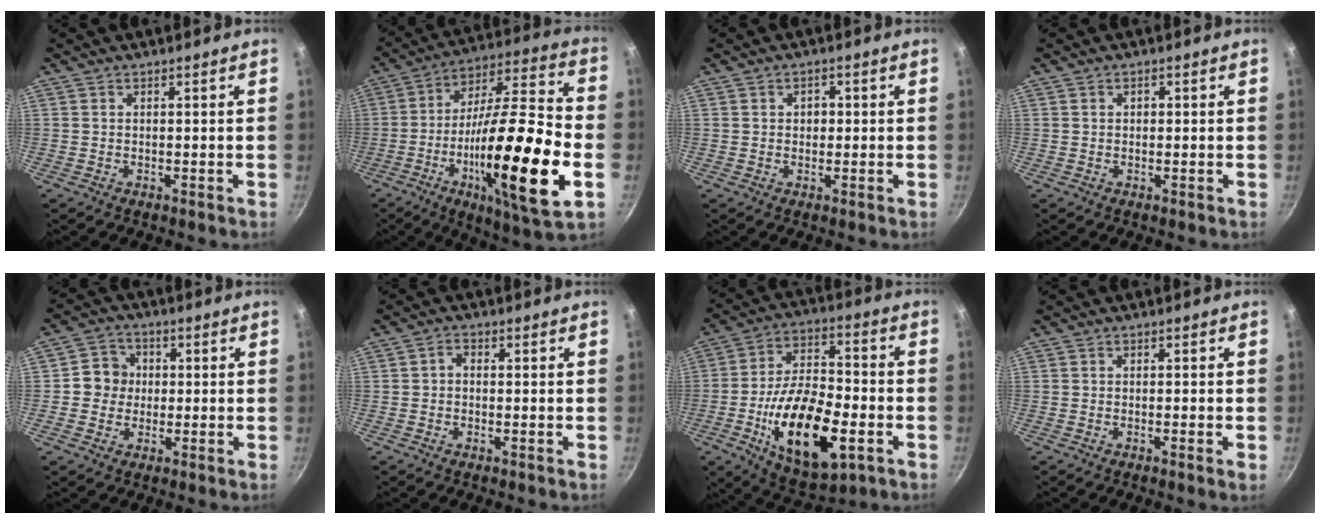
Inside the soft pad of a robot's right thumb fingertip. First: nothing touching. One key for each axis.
{"total": 28.4, "fx": -7.5, "fy": 6.9, "fz": 26.6, "tx": -0.429, "ty": 0.026, "tz": -0.126}
{"total": 2.2, "fx": 0.3, "fy": 1.9, "fz": 1.2, "tx": -0.006, "ty": 0.005, "tz": 0.003}
{"total": 0.9, "fx": 0.2, "fy": 0.7, "fz": 0.4, "tx": -0.003, "ty": 0.005, "tz": 0.003}
{"total": 6.2, "fx": 0.1, "fy": 5.9, "fz": 2.0, "tx": 0.004, "ty": 0.011, "tz": -0.012}
{"total": 2.0, "fx": -0.1, "fy": 1.4, "fz": 1.4, "tx": -0.031, "ty": 0.009, "tz": -0.009}
{"total": 21.8, "fx": -6.5, "fy": 10.3, "fz": 18.1, "tx": -0.296, "ty": 0.026, "tz": -0.103}
{"total": 1.2, "fx": -0.4, "fy": 0.0, "fz": 1.1, "tx": -0.023, "ty": -0.001, "tz": -0.008}